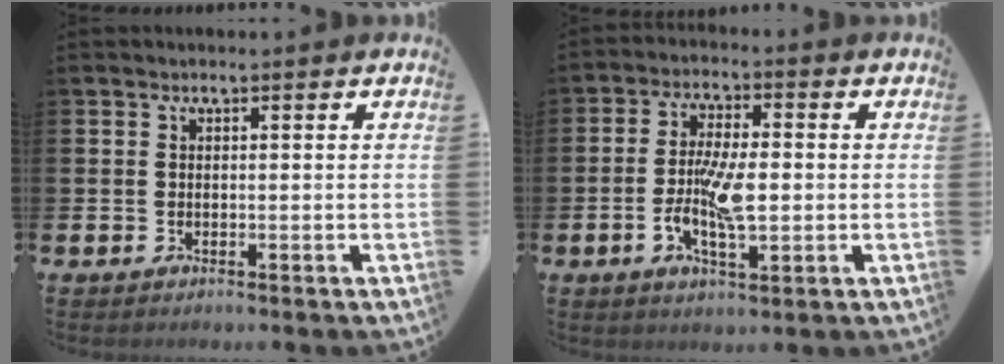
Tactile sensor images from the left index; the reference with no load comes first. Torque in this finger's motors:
{"motor_torque": [1.28, 0.86, 0.34, 0.21]}